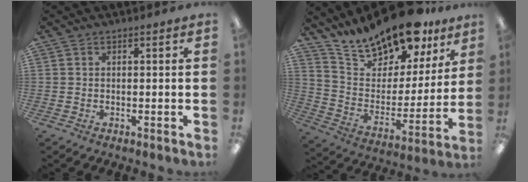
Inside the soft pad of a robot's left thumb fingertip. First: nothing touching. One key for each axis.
{"total": 18.4, "fx": 16.1, "fy": 6.2, "fz": 6.3, "tx": -0.126, "ty": -0.120, "tz": 0.284}